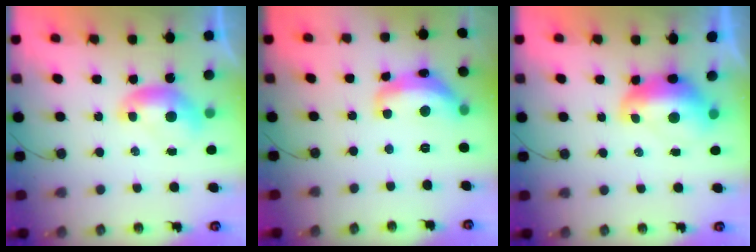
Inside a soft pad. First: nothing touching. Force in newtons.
{"total": 7.4, "press": 7.3, "slide": 0.7}
{"total": 2.9, "press": 2.8, "slide": 0.7}